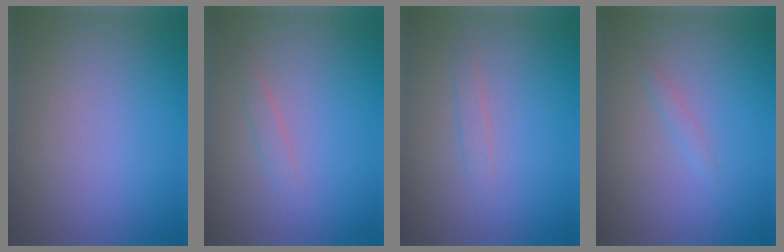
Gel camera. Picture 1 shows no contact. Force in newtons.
{"total": 0.9, "press": 0.9, "slide": 0.0}
{"total": 0.9, "press": 0.9, "slide": 0.0}
{"total": 0.7, "press": 0.7, "slide": 0.1}